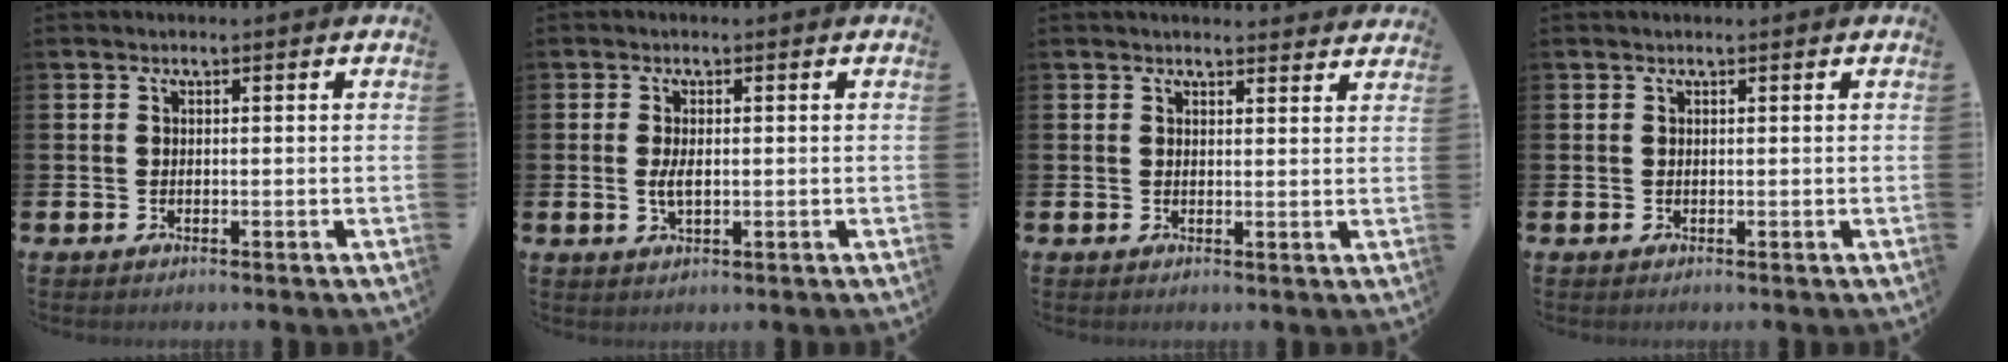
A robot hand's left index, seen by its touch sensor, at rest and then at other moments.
{"total": 2.4, "force": [0.0, 1.0, 2.2], "torque": [-0.038, 0.000, -0.002]}
{"total": 2.5, "force": [2.5, 0.3, 0.0], "torque": [0.004, -0.016, 0.043]}
{"total": 0.0}